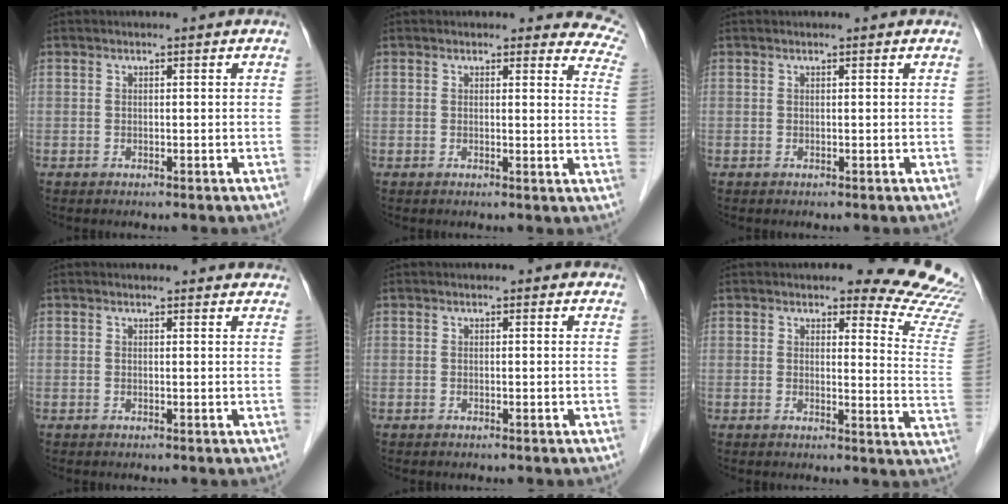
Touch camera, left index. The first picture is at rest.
{"total": 8.7, "force": [8.2, 2.7, 1.4], "torque": [0.031, -0.041, 0.043]}
{"total": 0.5, "force": [0.5, 0.1, 0.1], "torque": [-0.003, 0.009, 0.007]}
{"total": 4.6, "force": [4.4, 0.9, 0.8], "torque": [-0.008, 0.008, 0.039]}
{"total": 1.5, "force": [1.4, 0.6, 0.3], "torque": [-0.009, 0.004, 0.007]}
{"total": 12.7, "force": [12.0, 1.8, 3.6], "torque": [-0.014, -0.098, 0.099]}